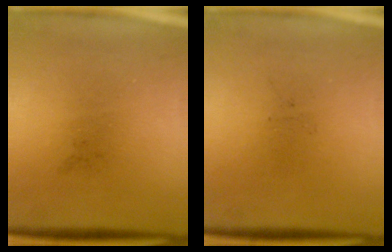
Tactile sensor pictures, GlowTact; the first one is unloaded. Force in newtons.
{"total": 0.0}